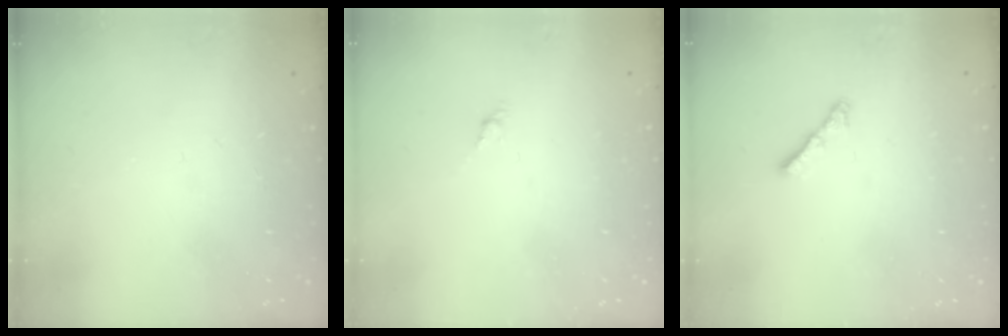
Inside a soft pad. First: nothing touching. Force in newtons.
{"total": 1.1, "press": 1.0, "slide": 0.5}
{"total": 3.0, "press": 2.9, "slide": 0.6}